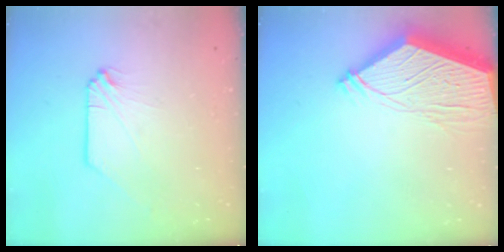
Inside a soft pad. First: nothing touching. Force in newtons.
{"total": 10.5, "press": 10.5, "slide": 1.4}